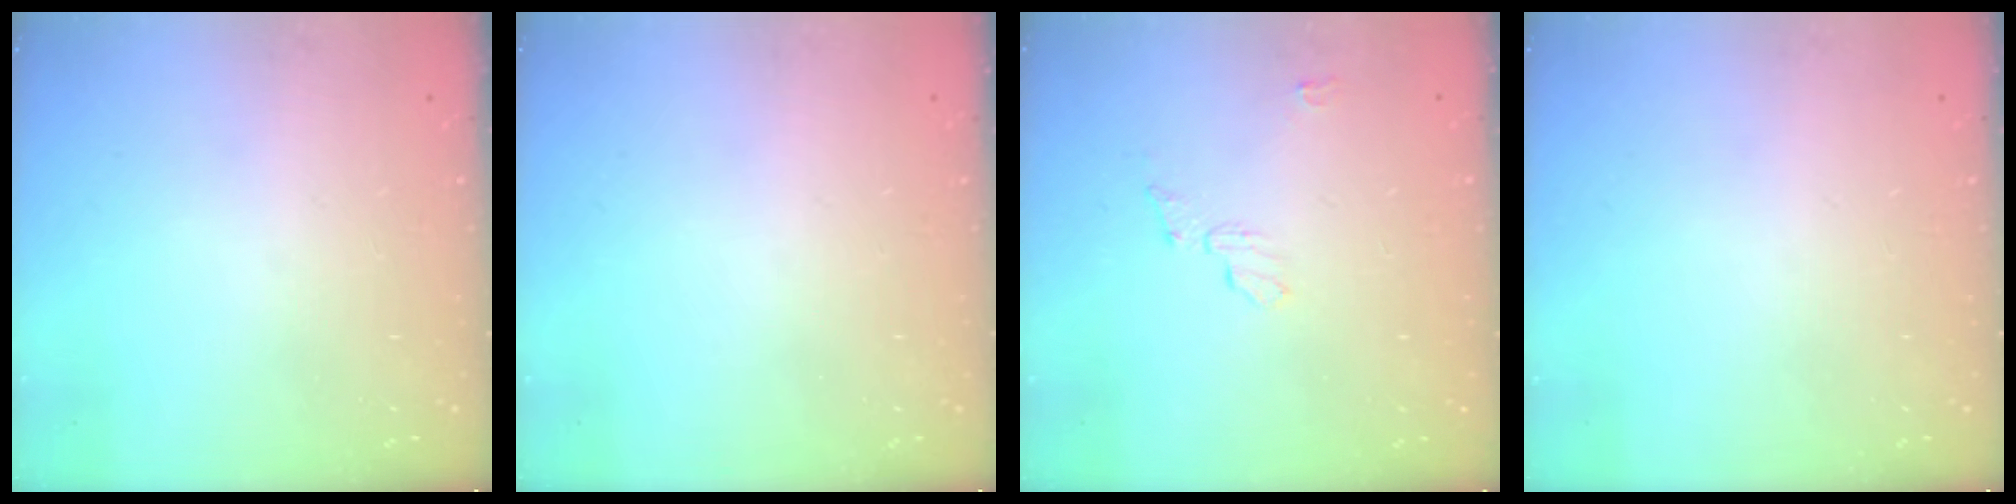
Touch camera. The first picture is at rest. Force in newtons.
{"total": 0.0}
{"total": 5.9, "press": 5.9, "slide": 0.5}
{"total": 0.0}